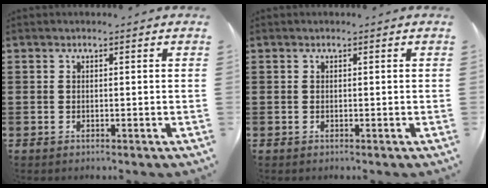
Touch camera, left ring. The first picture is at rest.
{"total": 0.0}